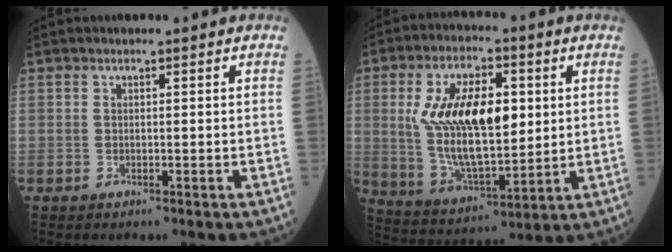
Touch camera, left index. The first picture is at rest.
{"total": 15.7, "force": [2.7, 6.2, 14.1], "torque": [-0.274, 0.010, 0.055]}